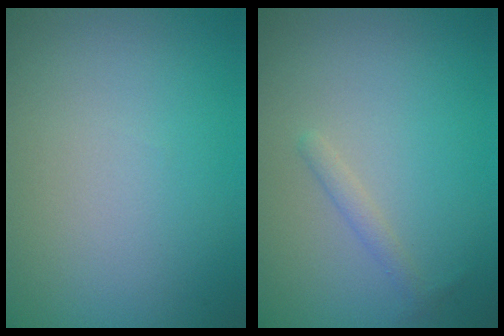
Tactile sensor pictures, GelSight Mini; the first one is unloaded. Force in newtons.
{"total": 1.1, "press": 1.1, "slide": 0.1}